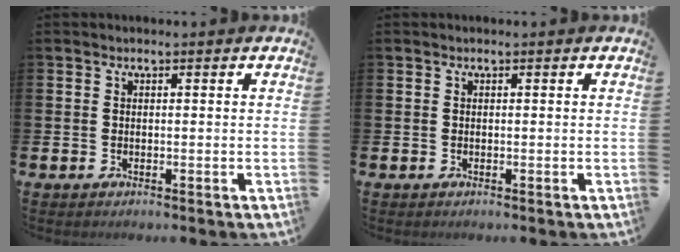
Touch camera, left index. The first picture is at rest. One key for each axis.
{"total": 0.0}